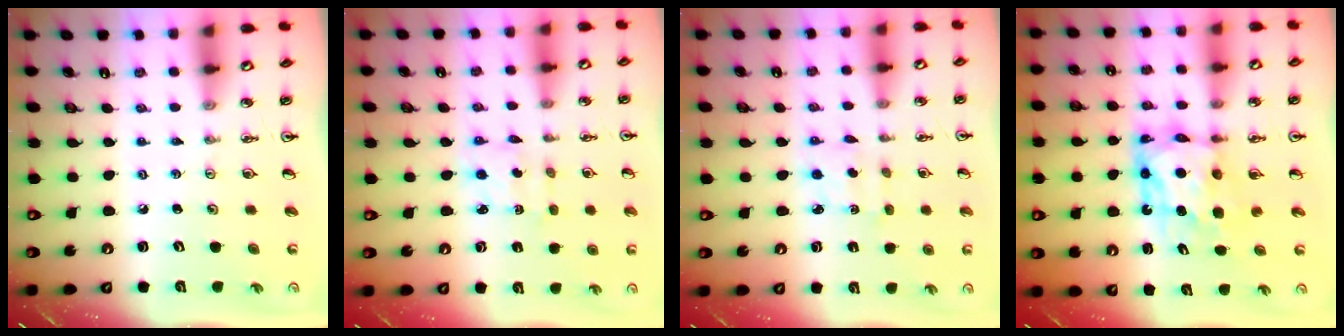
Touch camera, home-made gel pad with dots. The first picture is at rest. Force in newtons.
{"total": 2.0, "press": 1.9, "slide": 0.8}
{"total": 1.9, "press": 1.9, "slide": 0.3}
{"total": 8.9, "press": 8.8, "slide": 0.9}